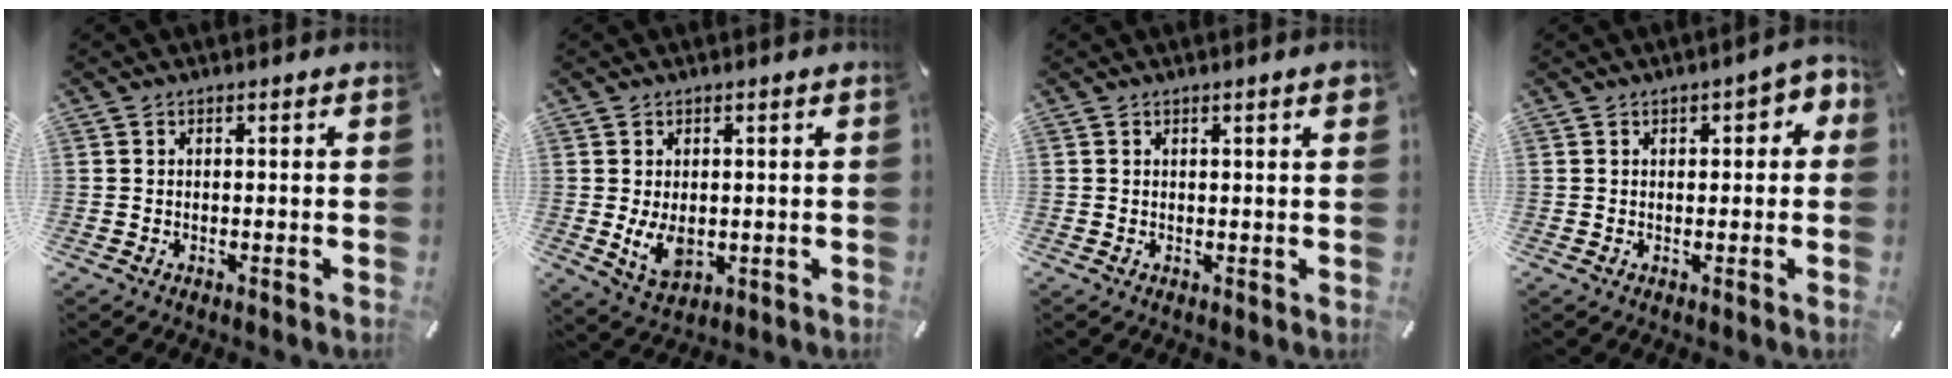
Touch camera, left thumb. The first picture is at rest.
{"total": 6.3, "force": [-0.2, 4.2, 4.6], "torque": [-0.092, -0.009, -0.005]}
{"total": 1.8, "force": [0.8, 0.2, 1.6], "torque": [-0.032, 0.001, 0.013]}
{"total": 3.2, "force": [0.5, 2.0, 2.5], "torque": [-0.033, 0.005, 0.002]}